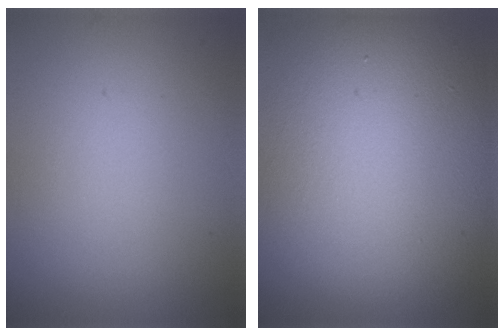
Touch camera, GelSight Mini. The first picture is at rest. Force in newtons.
{"total": 15.5, "press": 15.5, "slide": 1.0}